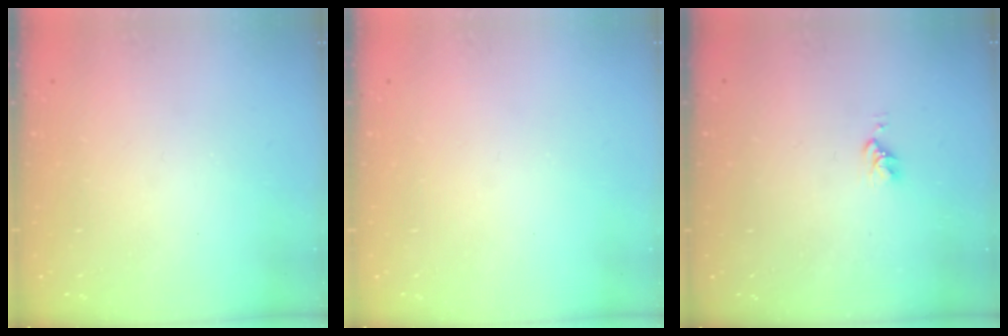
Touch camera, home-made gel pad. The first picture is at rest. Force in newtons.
{"total": 0.0}
{"total": 2.8, "press": 2.8, "slide": 0.4}